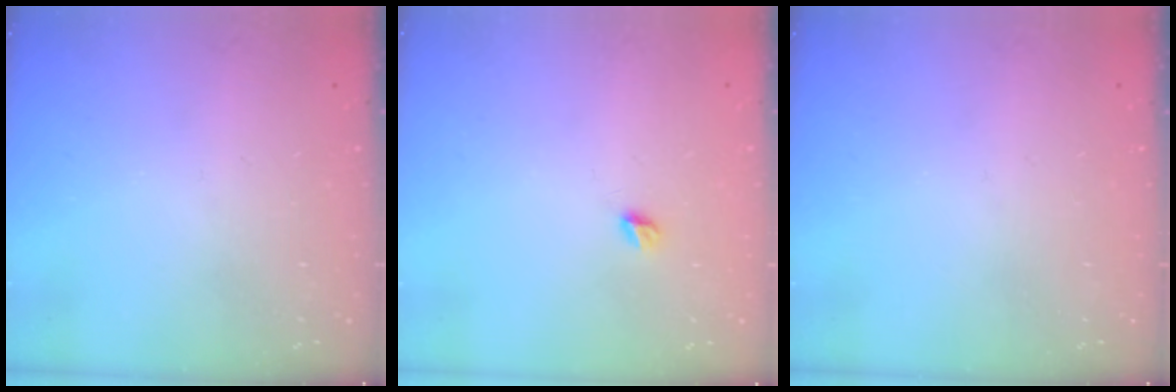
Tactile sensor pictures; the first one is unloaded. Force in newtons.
{"total": 4.3, "press": 4.2, "slide": 0.5}
{"total": 0.0}